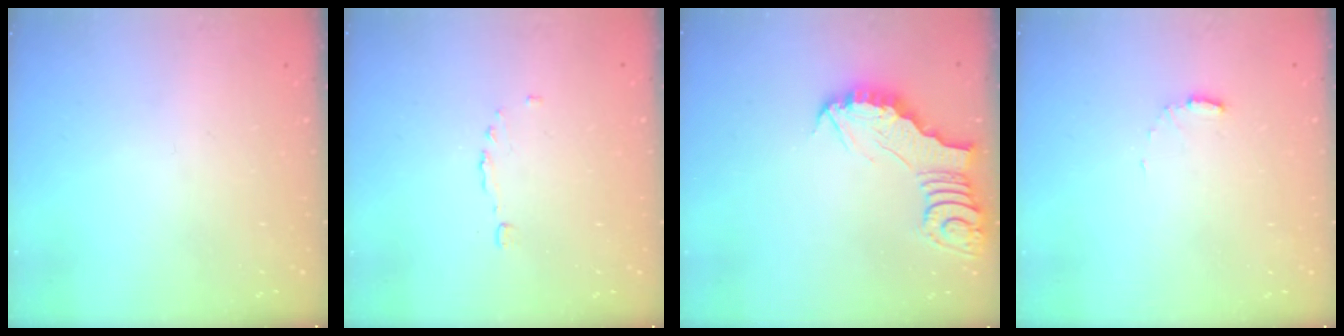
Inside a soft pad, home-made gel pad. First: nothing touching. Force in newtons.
{"total": 1.1, "press": 0.8, "slide": 0.7}
{"total": 3.4, "press": 3.3, "slide": 0.4}
{"total": 6.0, "press": 6.0, "slide": 0.5}